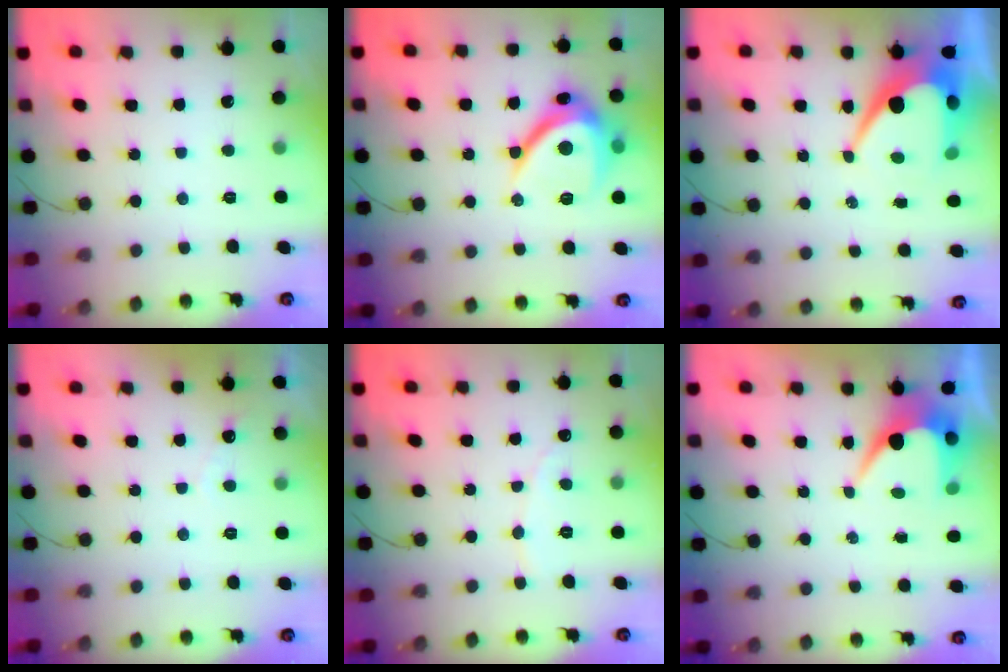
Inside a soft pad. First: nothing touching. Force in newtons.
{"total": 12.2, "press": 12.2, "slide": 1.3}
{"total": 10.9, "press": 10.9, "slide": 0.9}
{"total": 3.0, "press": 3.0, "slide": 0.1}
{"total": 2.5, "press": 2.5, "slide": 0.1}
{"total": 6.3, "press": 6.3, "slide": 0.3}